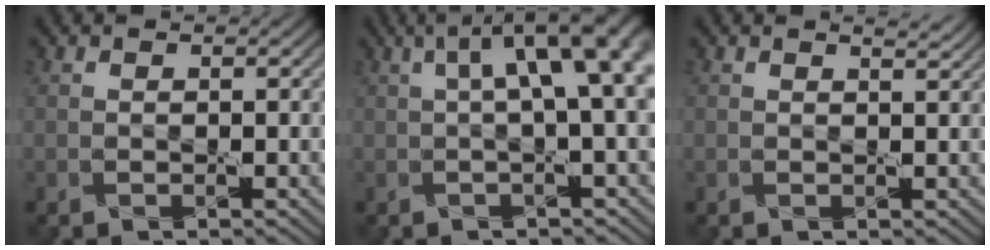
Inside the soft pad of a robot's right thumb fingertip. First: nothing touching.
{"total": 9.8, "force": [2.0, 2.8, 9.1], "torque": [-0.126, 0.025, 0.029]}
{"total": 1.3, "force": [1.2, 0.1, 0.6], "torque": [-0.011, -0.004, 0.014]}